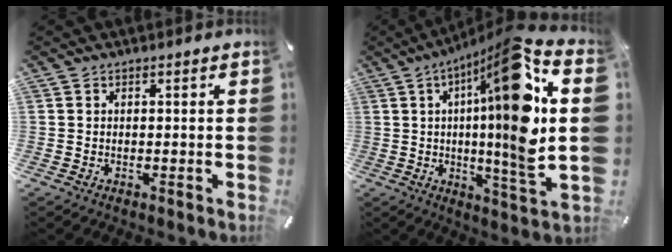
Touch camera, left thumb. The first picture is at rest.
{"total": 22.2, "force": [4.7, 1.9, 21.6], "torque": [-0.347, -0.040, 0.049]}